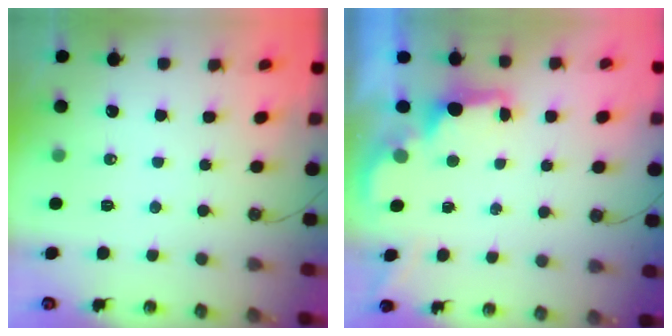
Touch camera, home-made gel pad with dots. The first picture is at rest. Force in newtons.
{"total": 2.1, "press": 1.9, "slide": 0.8}